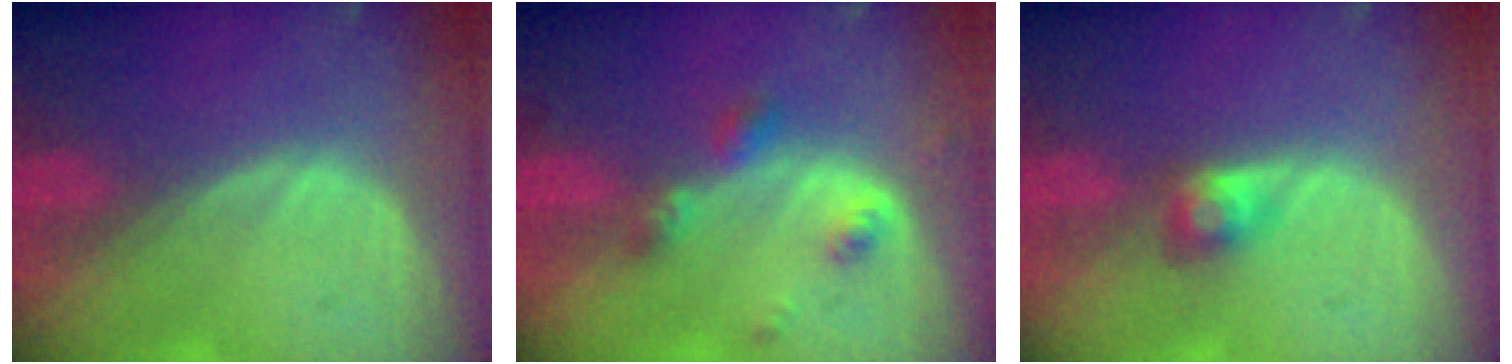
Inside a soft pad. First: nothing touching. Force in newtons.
{"total": 4.5, "press": 4.1, "slide": 1.9}
{"total": 2.7, "press": 2.5, "slide": 1.0}